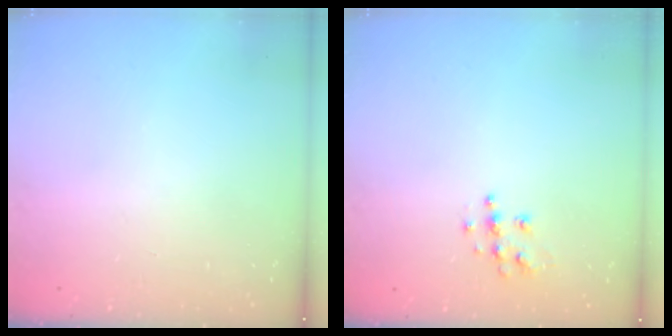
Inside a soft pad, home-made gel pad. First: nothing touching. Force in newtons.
{"total": 7.4, "press": 7.4, "slide": 0.2}